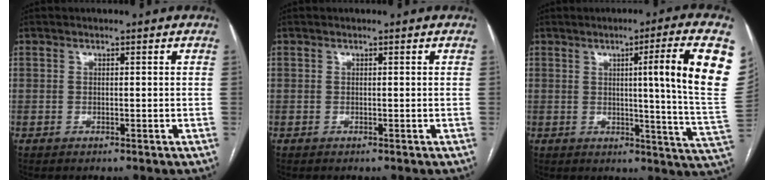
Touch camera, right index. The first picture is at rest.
{"total": 0.0}
{"total": 16.0, "force": [4.6, -2.5, 15.2], "torque": [-0.181, -0.020, 0.052]}